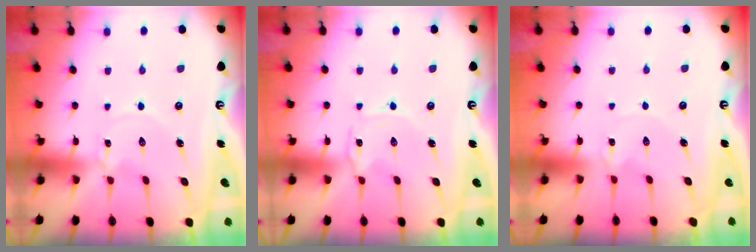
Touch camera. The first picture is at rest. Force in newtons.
{"total": 0.0}
{"total": 0.0}